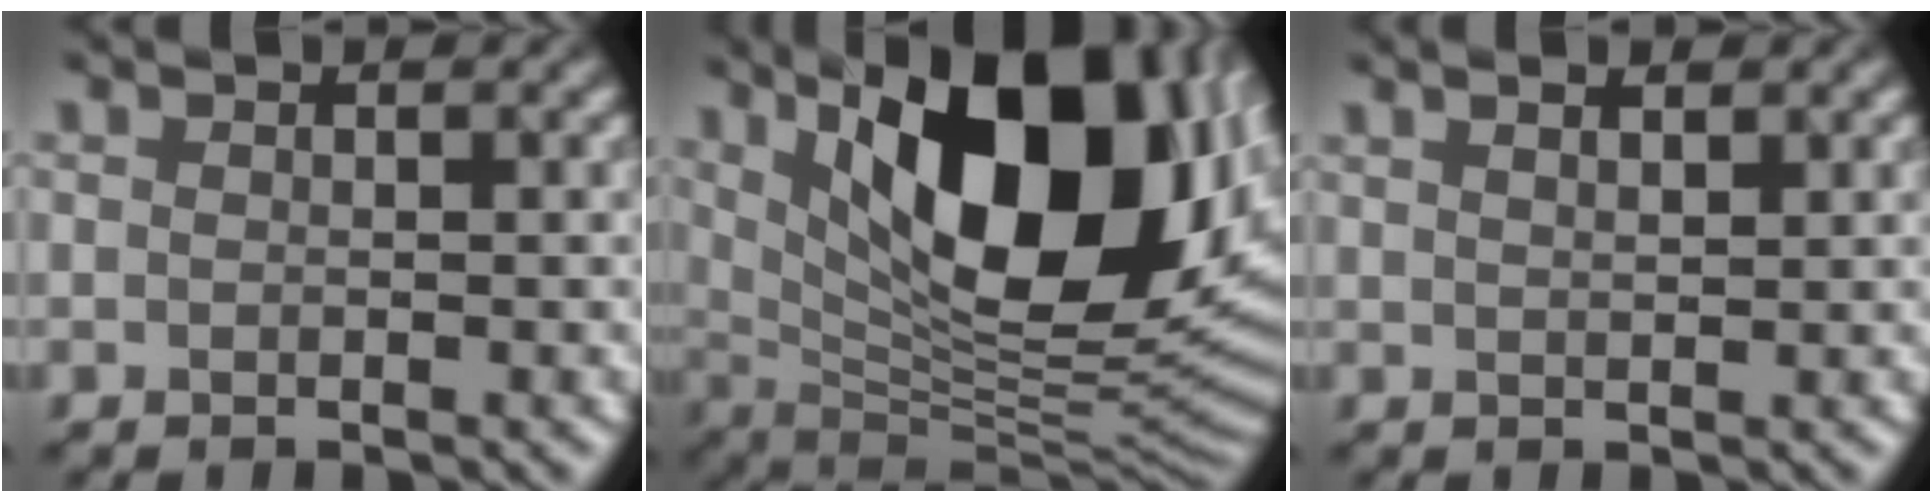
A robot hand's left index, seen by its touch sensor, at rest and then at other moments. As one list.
[{"total": 18.8, "force": [6.4, 8.2, 15.6], "torque": [-0.220, 0.016, 0.106]}, {"total": 2.1, "force": [1.5, 0.5, 1.4], "torque": [-0.011, 0.010, 0.010]}]